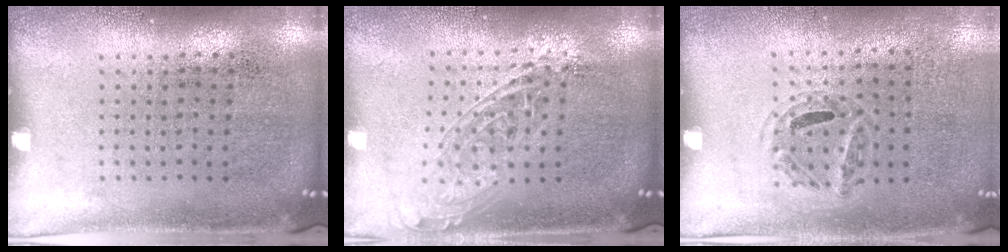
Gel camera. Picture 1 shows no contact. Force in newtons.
{"total": 1.5, "press": 1.3, "slide": 0.9}
{"total": 1.0, "press": 0.7, "slide": 0.7}